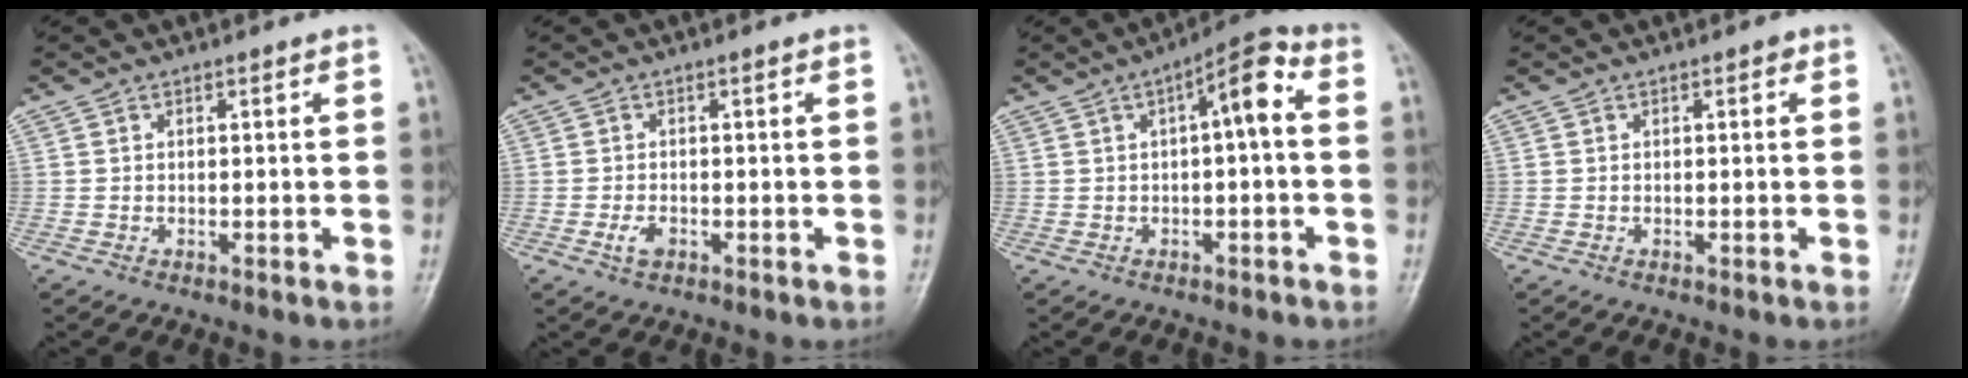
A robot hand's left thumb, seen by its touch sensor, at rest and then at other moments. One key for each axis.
{"total": 2.0, "fx": -0.9, "fy": 1.2, "fz": 1.4, "tx": -0.029, "ty": 0.003, "tz": -0.018}
{"total": 6.9, "fx": 0.7, "fy": 2.2, "fz": 6.5, "tx": -0.092, "ty": 0.031, "tz": 0.000}
{"total": 0.5, "fx": 0.2, "fy": 0.3, "fz": 0.4, "tx": -0.001, "ty": 0.002, "tz": -0.002}